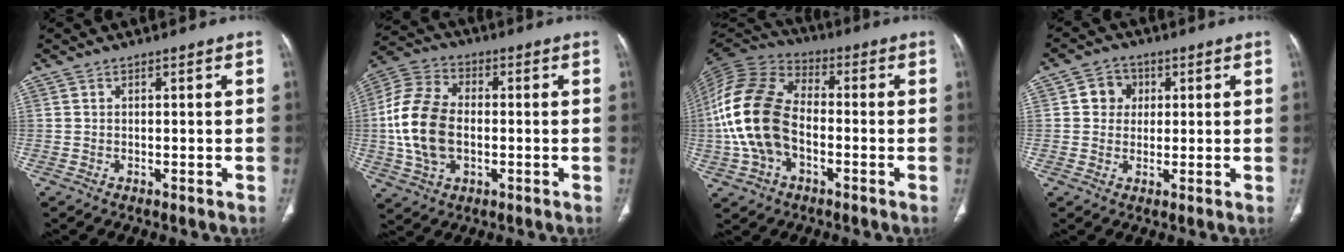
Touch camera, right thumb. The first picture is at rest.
{"total": 15.0, "force": [-1.1, 9.7, 11.5], "torque": [-0.234, 0.017, -0.020]}
{"total": 17.9, "force": [-2.6, 11.4, 13.5], "torque": [-0.284, 0.031, -0.052]}
{"total": 4.9, "force": [1.1, 4.5, 1.7], "torque": [0.002, 0.004, 0.013]}